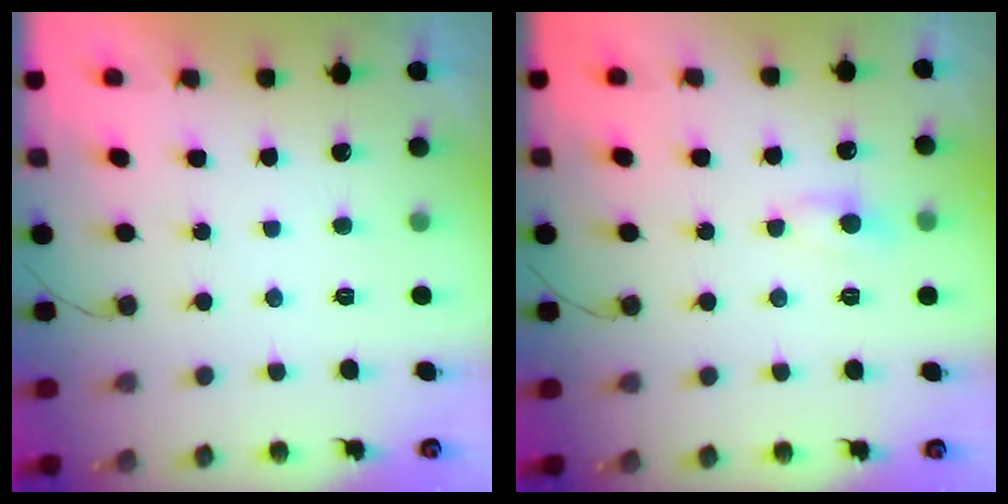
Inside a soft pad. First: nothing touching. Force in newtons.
{"total": 4.6, "press": 4.5, "slide": 0.6}